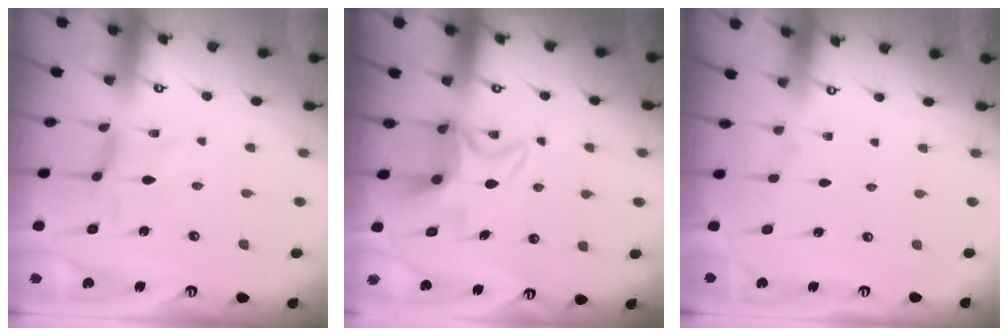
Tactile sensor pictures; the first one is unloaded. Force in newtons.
{"total": 6.4, "press": 6.3, "slide": 1.0}
{"total": 0.0}